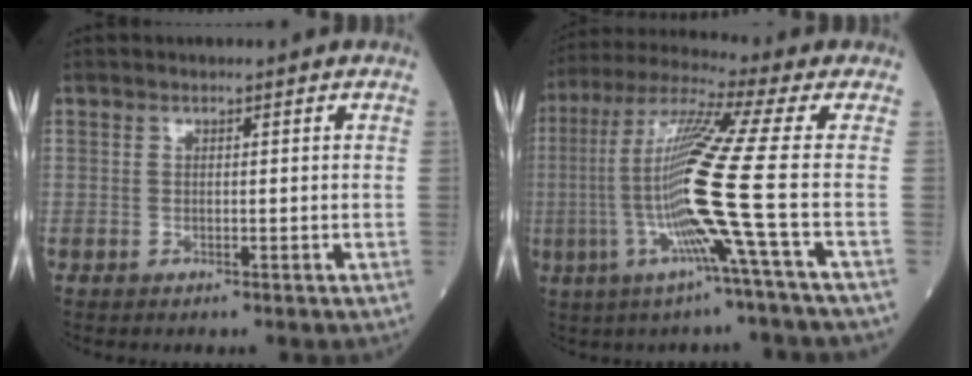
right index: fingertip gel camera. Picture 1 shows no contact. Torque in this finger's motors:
{"motor_torque": [0.73, -0.14, 1.06, 0.21]}